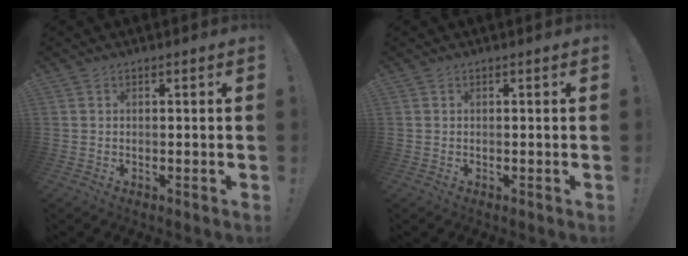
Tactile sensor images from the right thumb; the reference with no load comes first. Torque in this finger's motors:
{"motor_torque": [-0.04, 0.04, 0.06, -0.10, 0.00]}